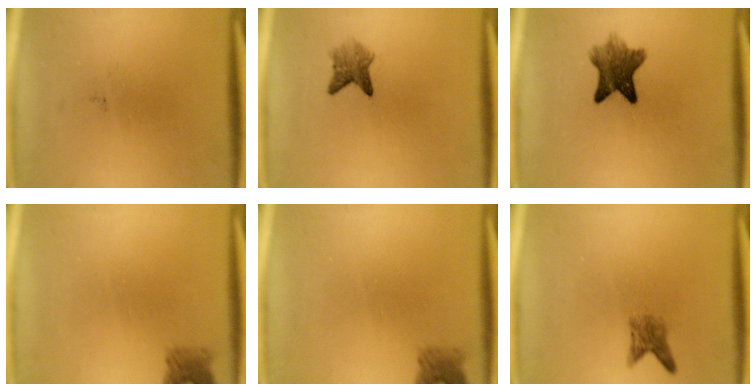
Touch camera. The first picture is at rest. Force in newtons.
{"total": 2.9}
{"total": 7.0}
{"total": 2.1}
{"total": 2.1}
{"total": 2.3}